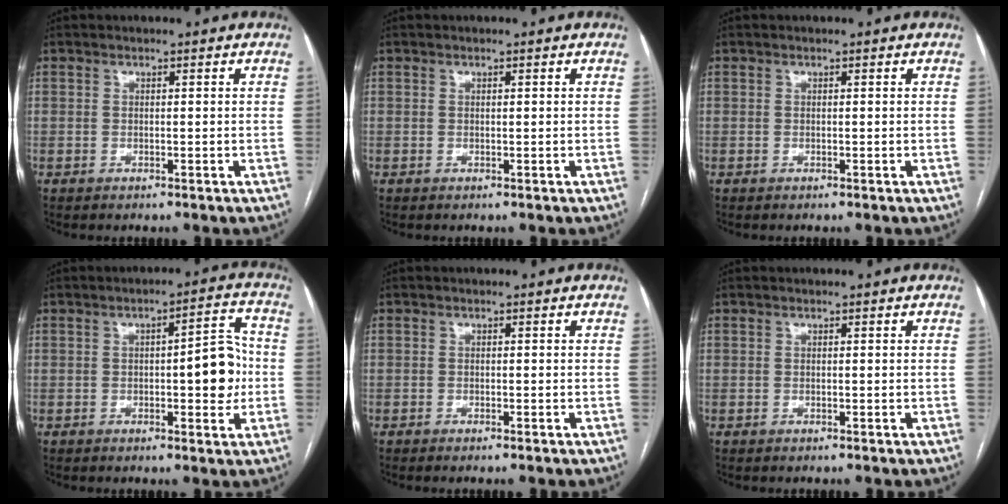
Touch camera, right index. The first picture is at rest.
{"total": 0.0}
{"total": 0.0}
{"total": 7.9, "force": [-0.7, 2.2, 7.6], "torque": [-0.095, 0.017, -0.007]}
{"total": 0.7, "force": [-0.5, -0.1, 0.5], "torque": [-0.010, -0.001, -0.009]}
{"total": 0.0}